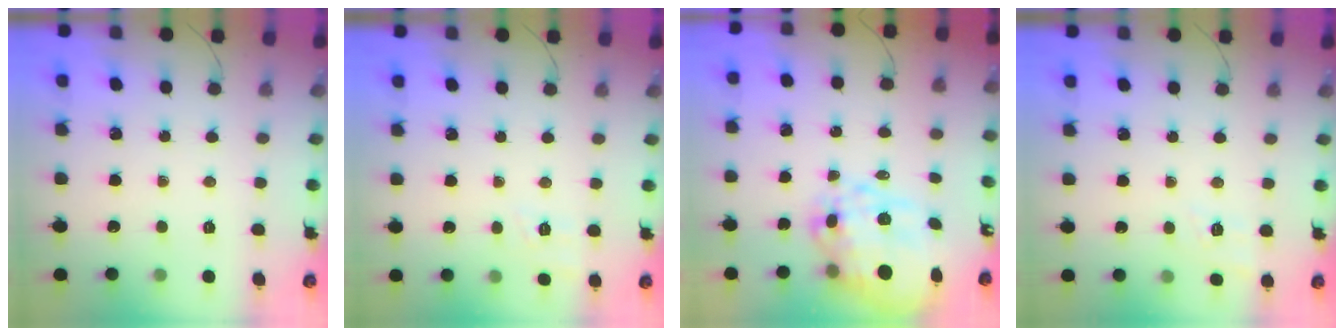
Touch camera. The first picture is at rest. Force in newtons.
{"total": 8.7, "press": 8.5, "slide": 1.9}
{"total": 16.9, "press": 16.4, "slide": 4.1}
{"total": 9.4, "press": 9.1, "slide": 2.4}